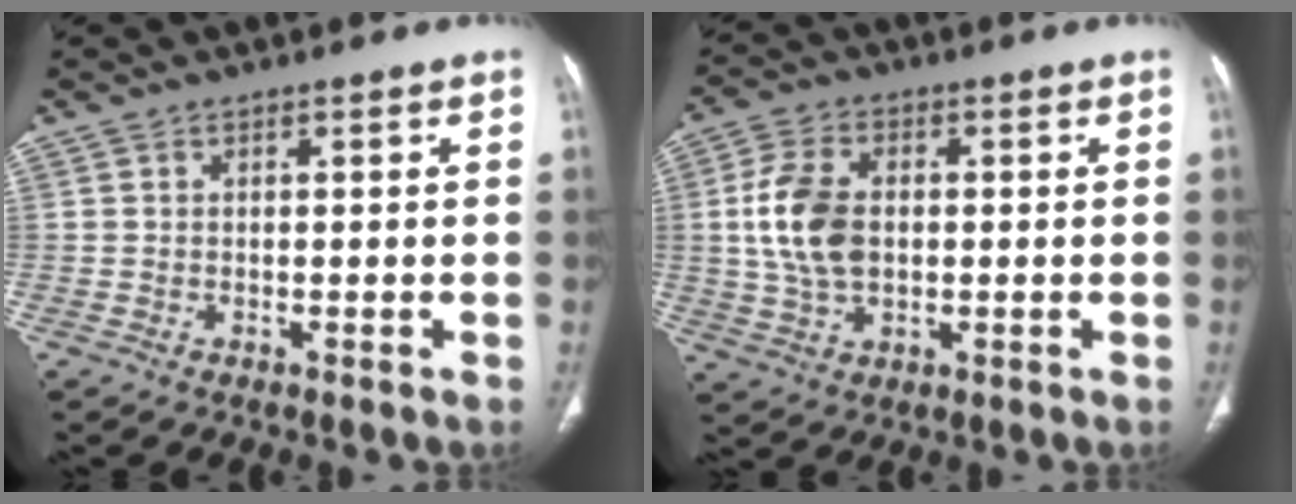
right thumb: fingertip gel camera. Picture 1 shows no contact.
{"total": 10.4, "force": [0.6, 6.7, 7.9], "torque": [-0.159, 0.007, 0.015]}